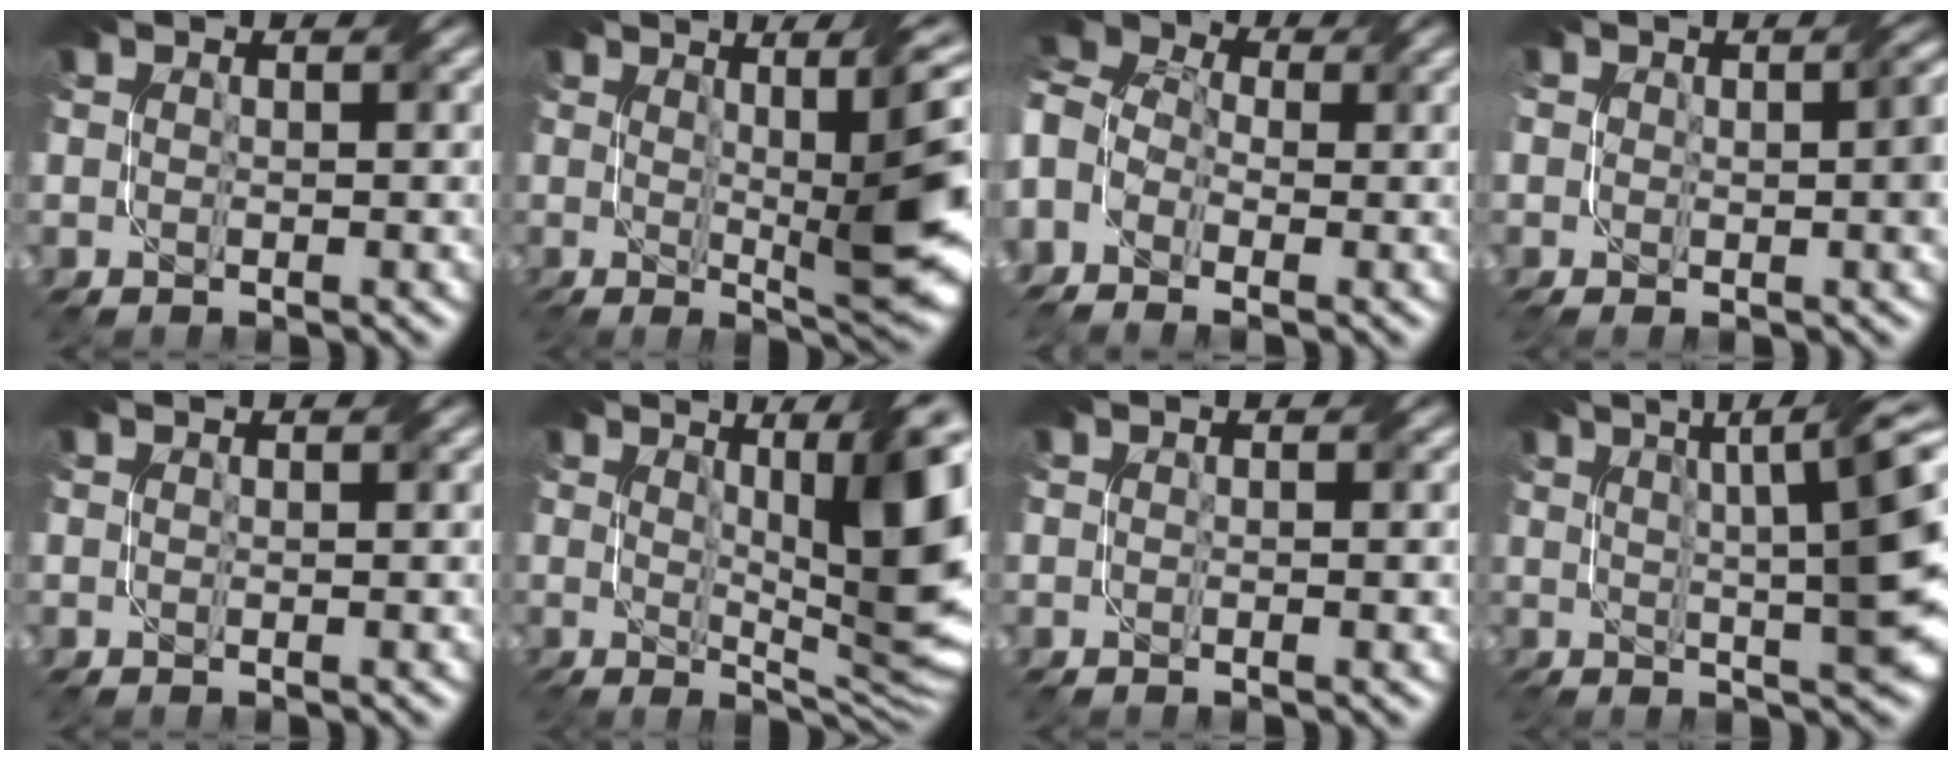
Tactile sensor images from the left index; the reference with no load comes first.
{"total": 10.2, "force": [1.4, 2.1, 9.9], "torque": [-0.118, 0.006, 0.027]}
{"total": 7.3, "force": [-1.7, 5.2, 4.9], "torque": [-0.123, 0.013, -0.037]}
{"total": 3.5, "force": [0.3, 1.5, 3.2], "torque": [-0.036, -0.001, 0.000]}
{"total": 0.7, "force": [0.2, 0.1, 0.7], "torque": [-0.007, 0.002, -0.002]}
{"total": 12.8, "force": [2.8, 3.3, 12.1], "torque": [-0.145, -0.001, 0.050]}
{"total": 1.0, "force": [-0.2, 0.1, 1.0], "torque": [-0.014, -0.003, -0.007]}
{"total": 12.7, "force": [2.8, 3.8, 11.8], "torque": [-0.114, 0.028, 0.031]}